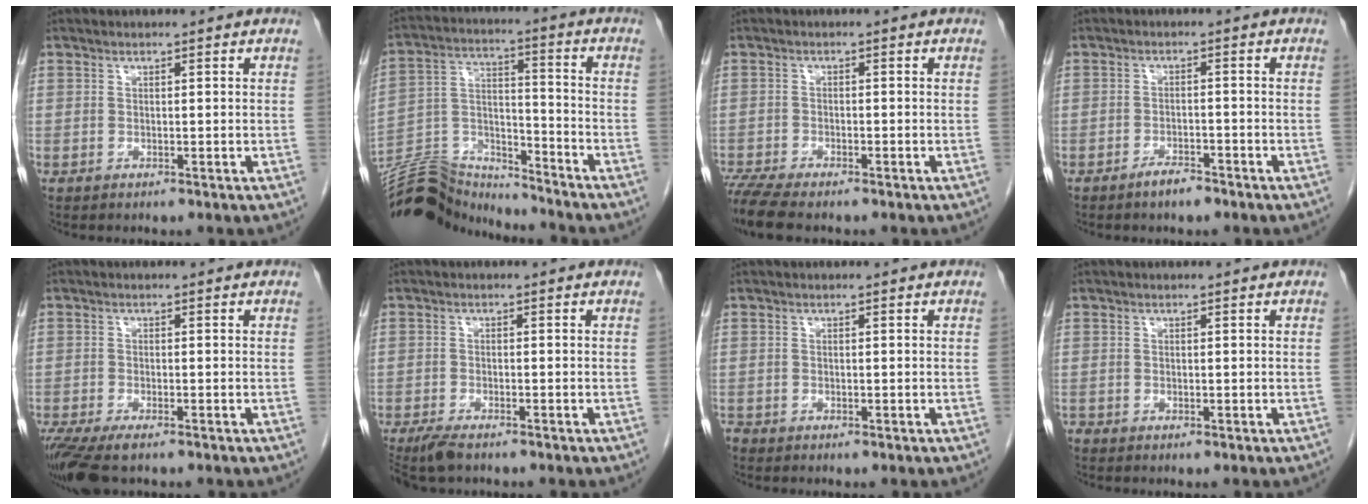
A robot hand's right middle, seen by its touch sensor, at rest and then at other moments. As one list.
[{"total": 14.5, "force": [-14.4, 1.4, 1.4], "torque": [-0.035, 0.037, -0.260]}, {"total": 6.6, "force": [-5.6, 1.1, 3.4], "torque": [-0.064, -0.015, -0.099]}, {"total": 2.9, "force": [-2.3, 0.8, 1.6], "torque": [-0.030, 0.000, -0.038]}, {"total": 7.3, "force": [-5.3, 1.9, 4.7], "torque": [-0.082, -0.017, -0.089]}, {"total": 4.5, "force": [-3.6, 1.1, 2.4], "torque": [-0.045, -0.011, -0.060]}, {"total": 0.6, "force": [-0.5, 0.3, 0.1], "torque": [-0.001, 0.000, -0.015]}, {"total": 0.0}]